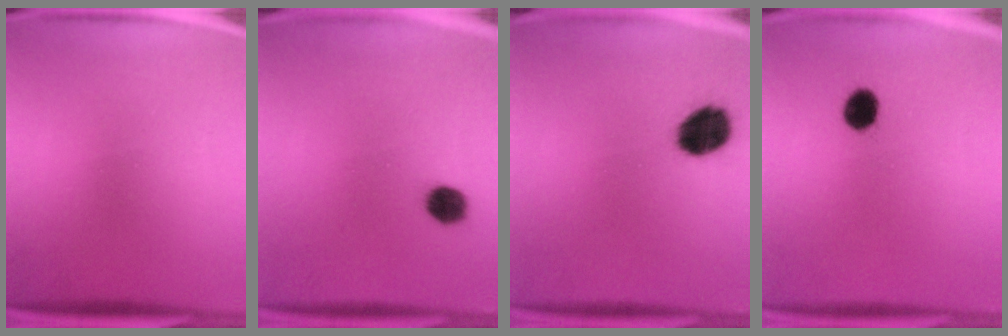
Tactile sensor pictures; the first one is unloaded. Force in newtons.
{"total": 4.7}
{"total": 10.4}
{"total": 4.6}